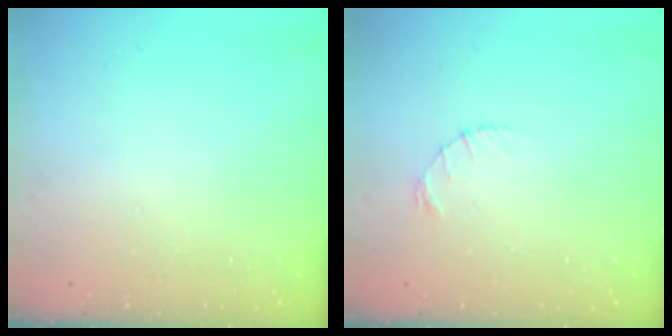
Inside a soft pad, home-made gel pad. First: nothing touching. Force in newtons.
{"total": 1.2, "press": 1.1, "slide": 0.2}